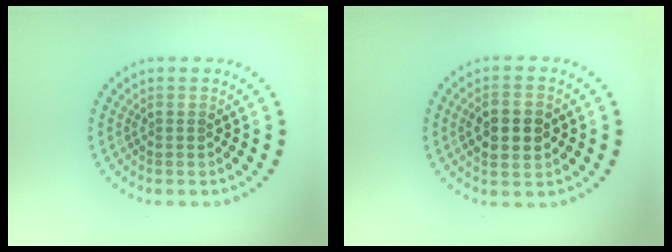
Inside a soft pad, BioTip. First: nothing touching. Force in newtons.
{"total": 4.5, "press": 4.5, "slide": 0.2}